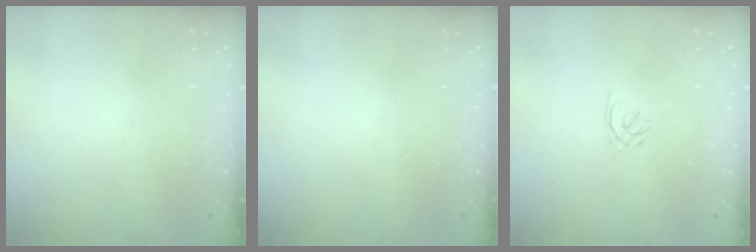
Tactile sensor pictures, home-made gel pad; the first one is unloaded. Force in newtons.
{"total": 0.0}
{"total": 1.4, "press": 1.3, "slide": 0.5}